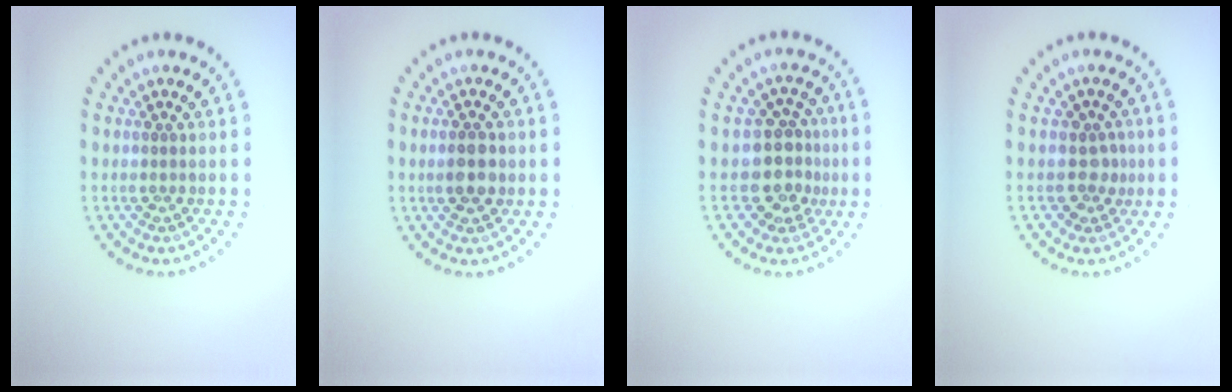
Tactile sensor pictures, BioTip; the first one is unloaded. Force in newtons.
{"total": 2.7, "press": 2.7, "slide": 0.3}
{"total": 3.7, "press": 3.1, "slide": 2.0}
{"total": 1.7, "press": 1.3, "slide": 1.1}